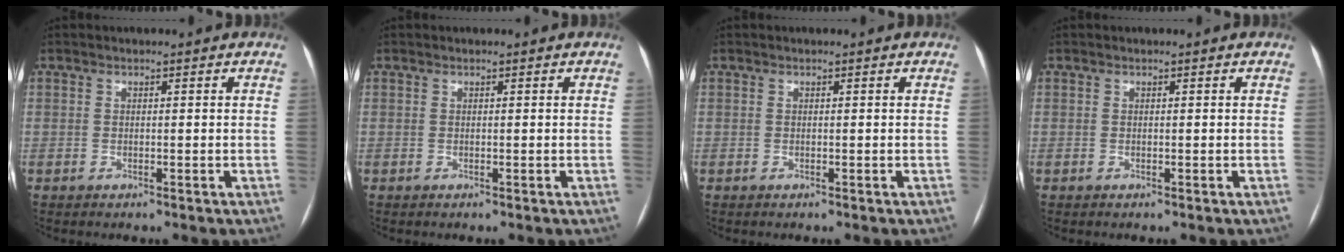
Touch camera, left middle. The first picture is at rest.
{"total": 0.0}
{"total": 0.0}
{"total": 0.0}